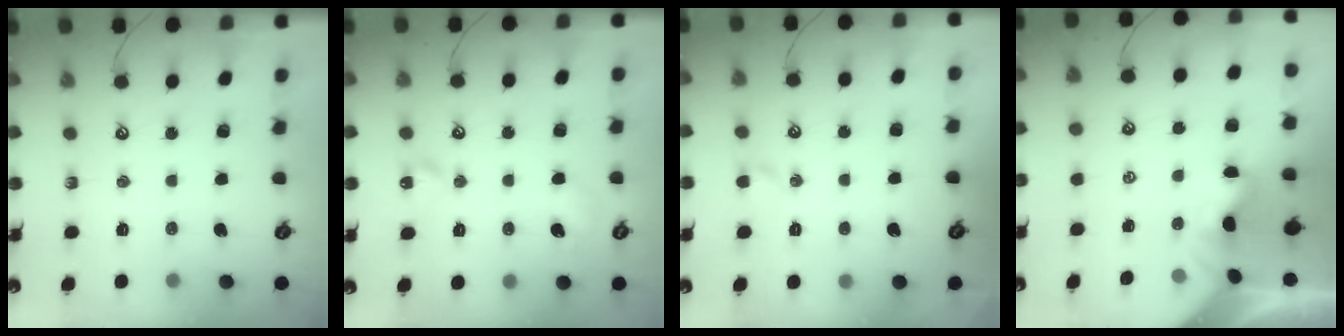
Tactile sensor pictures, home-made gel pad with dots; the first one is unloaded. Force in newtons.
{"total": 8.4, "press": 8.4, "slide": 0.6}
{"total": 1.2, "press": 1.0, "slide": 0.7}
{"total": 1.9, "press": 1.8, "slide": 0.6}